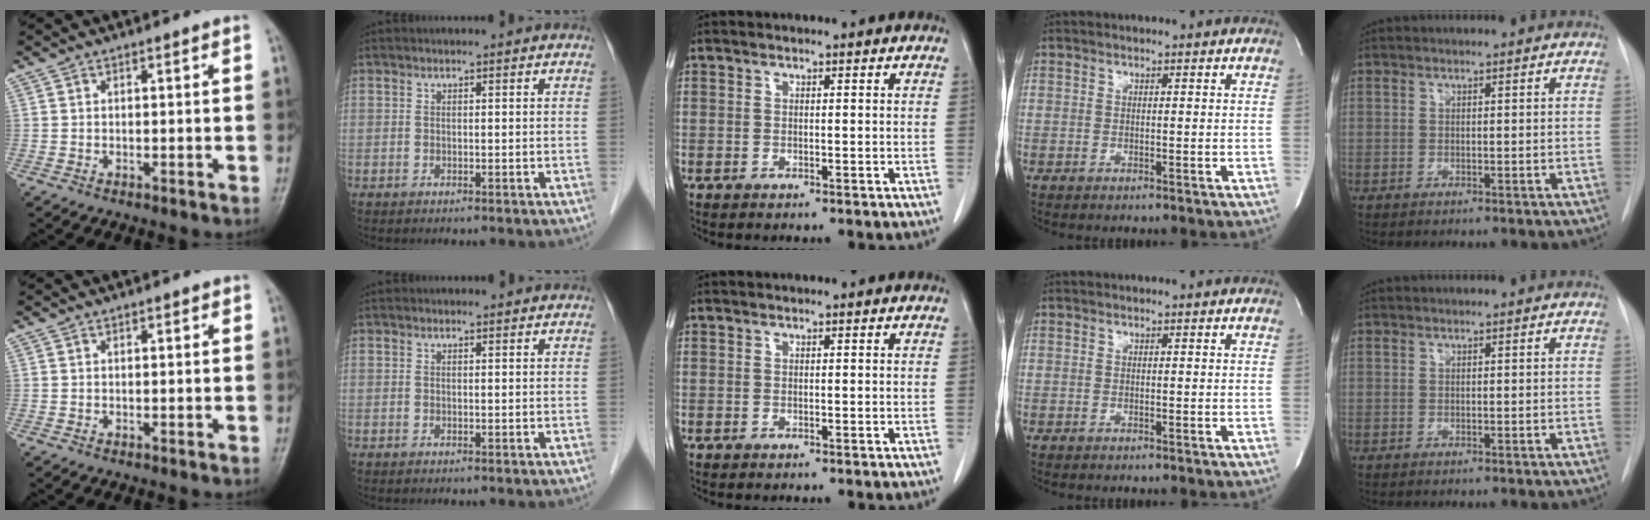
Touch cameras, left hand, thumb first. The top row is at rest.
{"thumb": {"total": 0.5, "force": [0.3, 0.3, 0.4], "torque": [-0.004, 0.000, 0.003]}, "index": {"total": 0.6, "force": [0.6, 0.1, -0.1], "torque": [-0.005, 0.001, 0.008]}}